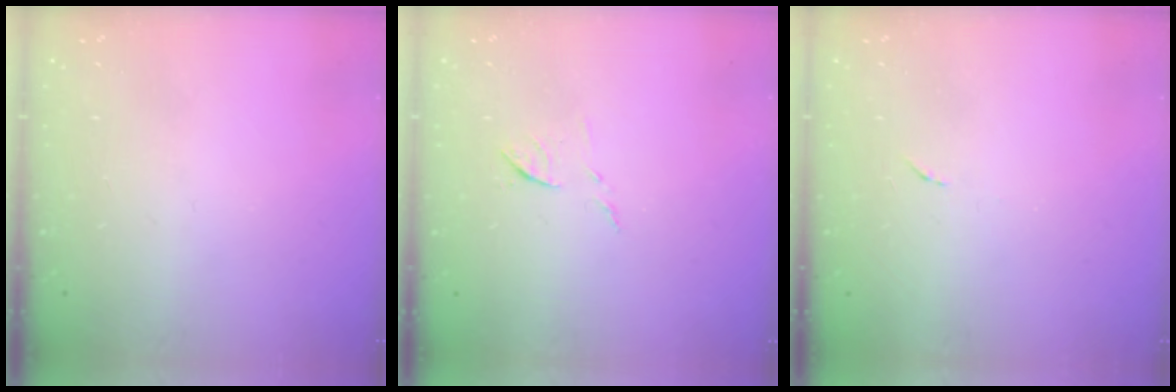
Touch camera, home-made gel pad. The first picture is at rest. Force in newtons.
{"total": 6.7, "press": 6.7, "slide": 0.5}
{"total": 4.2, "press": 4.2, "slide": 0.3}